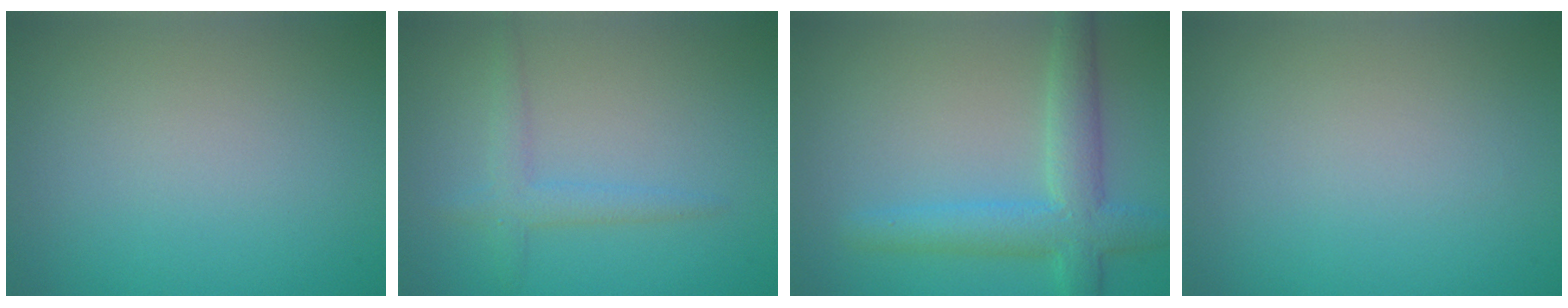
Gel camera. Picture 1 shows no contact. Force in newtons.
{"total": 2.1, "press": 2.1, "slide": 0.0}
{"total": 4.8, "press": 4.8, "slide": 0.4}
{"total": 0.0}